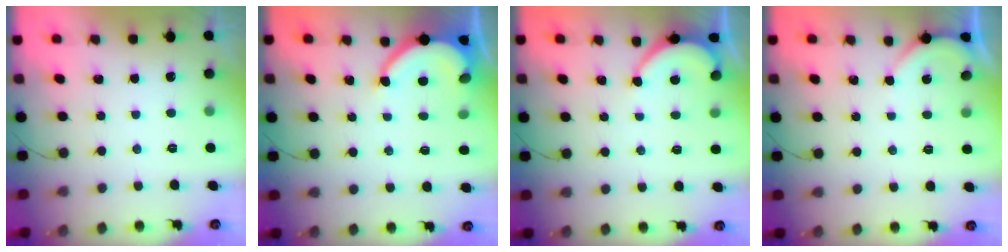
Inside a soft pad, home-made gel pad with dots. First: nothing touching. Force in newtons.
{"total": 7.5, "press": 7.5, "slide": 0.6}
{"total": 4.1, "press": 4.0, "slide": 0.6}
{"total": 2.3, "press": 2.3, "slide": 0.4}